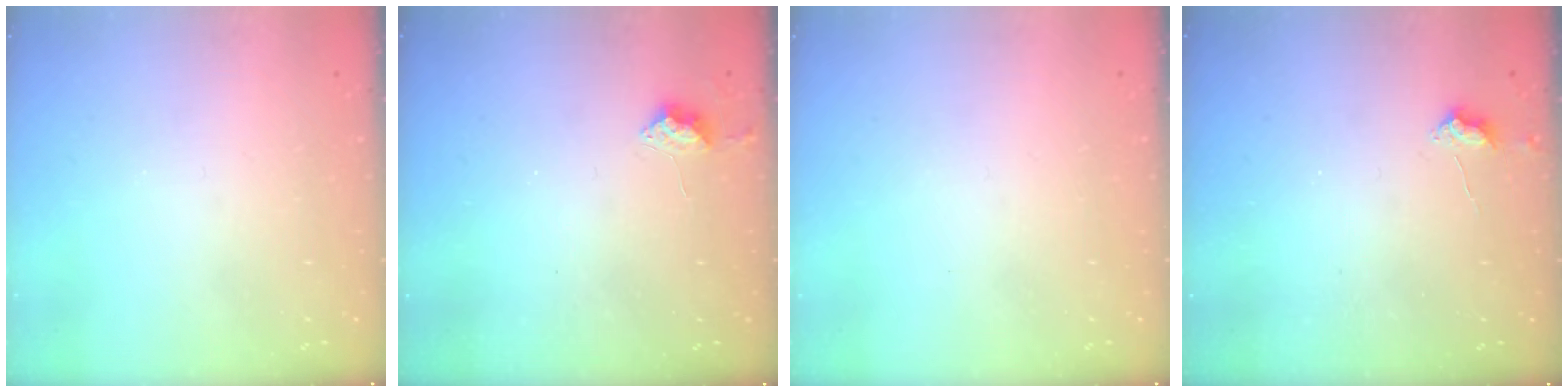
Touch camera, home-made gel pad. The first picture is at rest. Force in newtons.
{"total": 5.4, "press": 5.3, "slide": 0.6}
{"total": 0.0}
{"total": 3.0, "press": 2.9, "slide": 0.5}